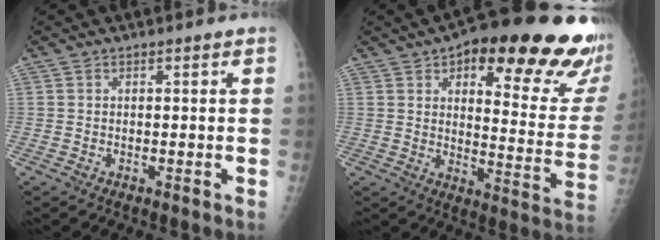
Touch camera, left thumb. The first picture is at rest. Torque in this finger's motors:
{"motor_torque": [0.70, 0.69, 1.45, -1.33, 0.30]}